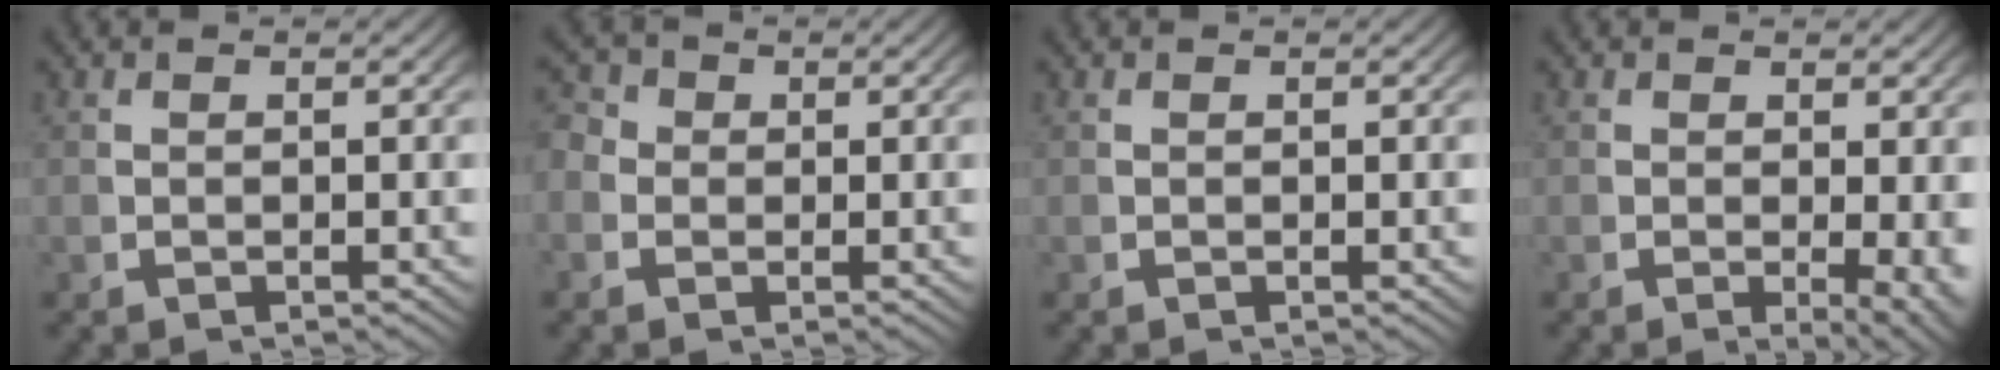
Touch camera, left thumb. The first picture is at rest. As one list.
[{"total": 2.8, "force": [0.4, 2.4, 1.4], "torque": [-0.029, -0.007, 0.002]}, {"total": 0.0}, {"total": 3.2, "force": [-0.4, 1.2, 3.0], "torque": [-0.039, -0.020, 0.002]}]